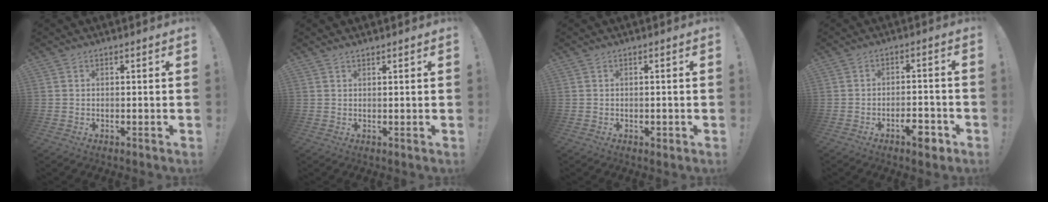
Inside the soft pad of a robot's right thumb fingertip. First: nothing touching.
{"total": 1.0, "force": [1.0, 0.1, 0.0], "torque": [0.006, -0.003, 0.017]}
{"total": 0.9, "force": [-0.4, 0.4, 0.7], "torque": [-0.015, 0.004, -0.005]}
{"total": 5.8, "force": [-3.7, 1.9, 4.1], "torque": [-0.060, 0.024, -0.057]}